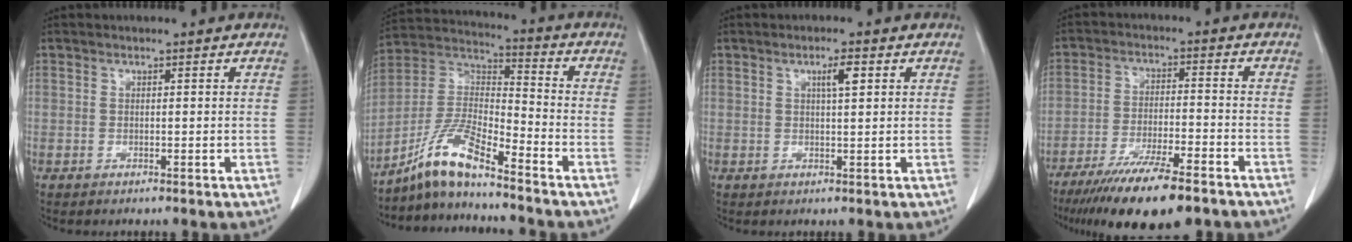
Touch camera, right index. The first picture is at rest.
{"total": 9.9, "force": [-8.1, 0.6, 5.7], "torque": [-0.128, 0.009, -0.158]}
{"total": 2.5, "force": [0.9, 0.2, 2.3], "torque": [-0.041, 0.001, 0.015]}
{"total": 14.7, "force": [-11.1, 2.2, 9.5], "torque": [-0.159, -0.035, -0.181]}